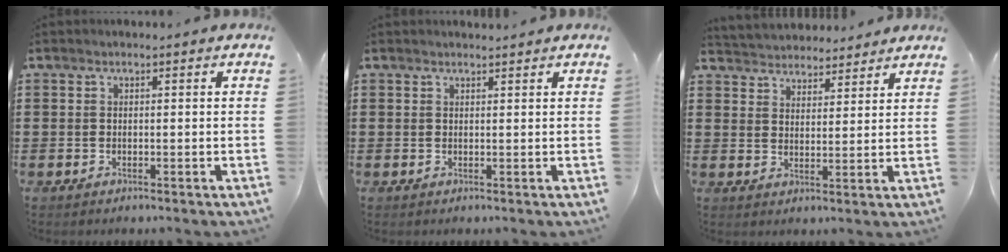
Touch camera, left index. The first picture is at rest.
{"total": 0.8, "force": [0.8, 0.0, 0.1], "torque": [-0.003, -0.001, 0.017]}
{"total": 3.8, "force": [3.6, 0.7, -0.5], "torque": [-0.008, -0.016, 0.066]}